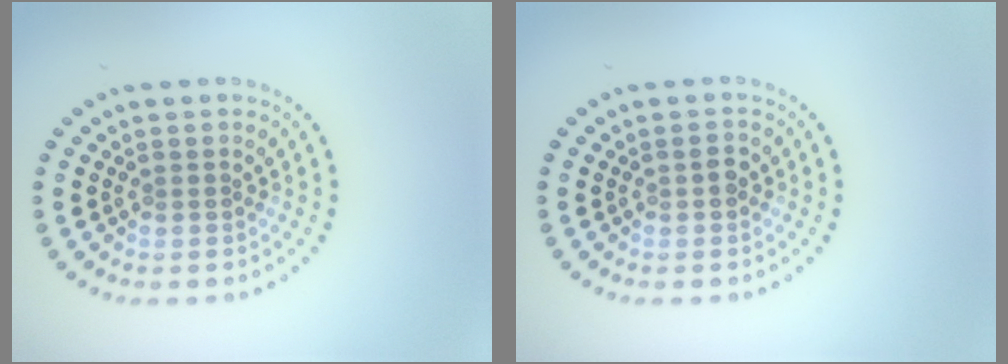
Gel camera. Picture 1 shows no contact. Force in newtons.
{"total": 1.2, "press": 1.2, "slide": 0.2}